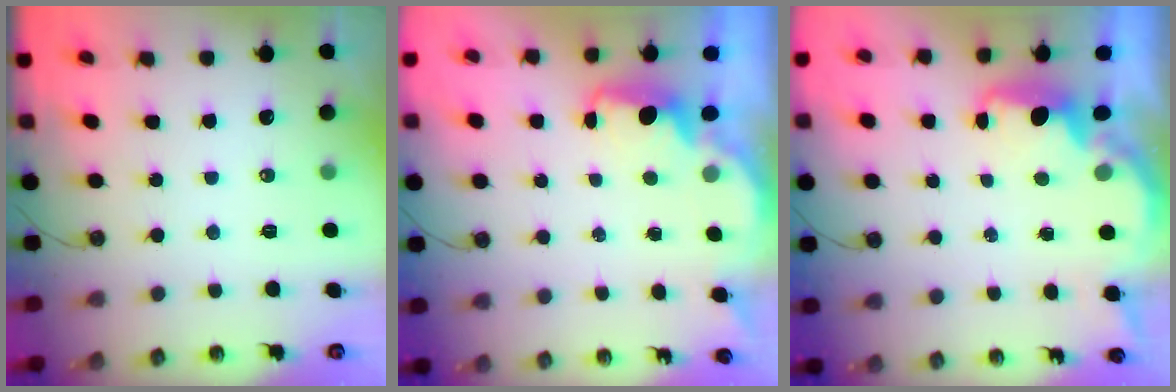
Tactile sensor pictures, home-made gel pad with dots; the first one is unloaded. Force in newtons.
{"total": 1.8, "press": 1.7, "slide": 0.7}
{"total": 2.1, "press": 1.9, "slide": 0.8}